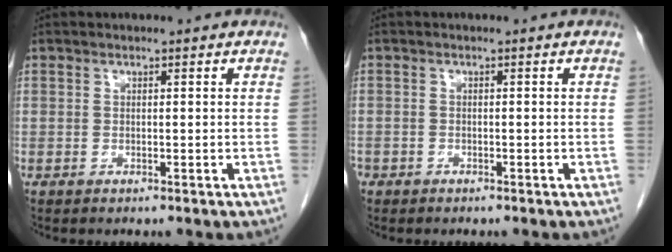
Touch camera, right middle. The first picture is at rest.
{"total": 1.0, "force": [-0.8, 0.7, 0.2], "torque": [-0.010, 0.001, -0.014]}